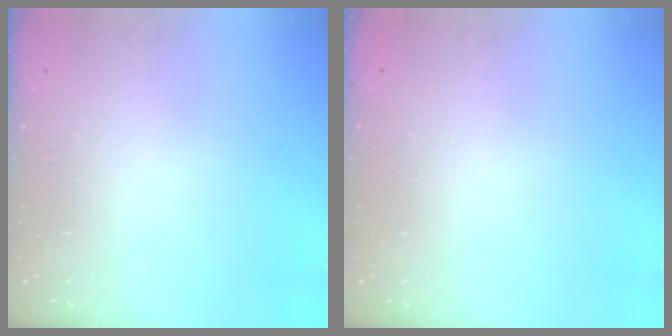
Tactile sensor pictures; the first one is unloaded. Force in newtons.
{"total": 0.0}